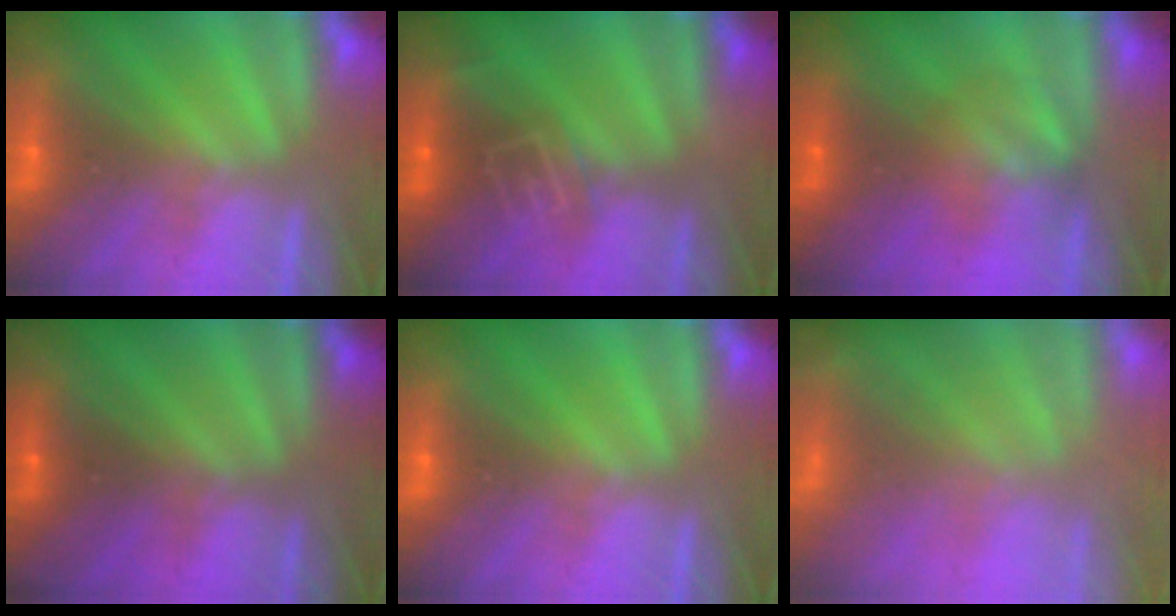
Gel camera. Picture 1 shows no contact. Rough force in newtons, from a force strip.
{"total": 2.7}
{"total": 2.5}
{"total": 2.7}
{"total": 0.0}
{"total": 11.2}